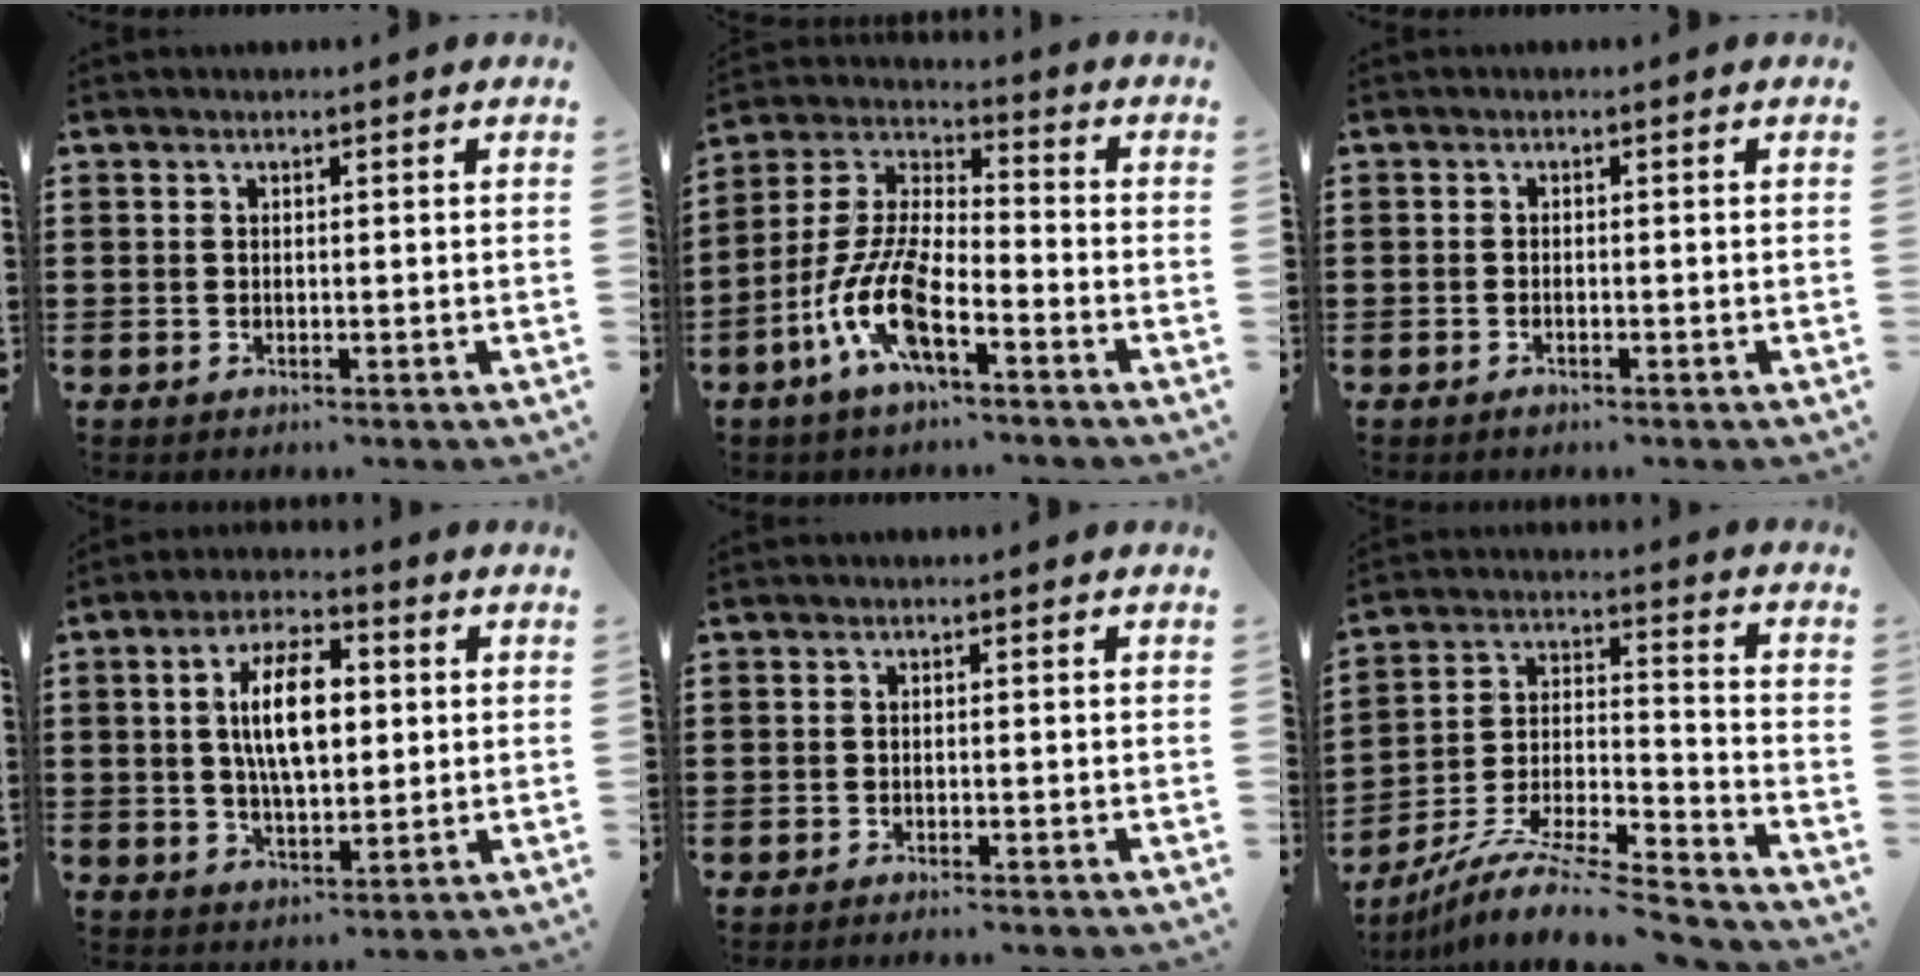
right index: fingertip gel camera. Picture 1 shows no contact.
{"total": 10.8, "force": [-5.6, 3.4, 8.6], "torque": [-0.212, -0.013, -0.112]}
{"total": 0.7, "force": [-0.5, 0.0, 0.4], "torque": [-0.011, -0.009, -0.007]}
{"total": 9.6, "force": [1.3, 4.0, 8.6], "torque": [-0.166, 0.009, 0.018]}
{"total": 1.0, "force": [-1.0, -0.2, 0.1], "torque": [-0.004, -0.002, -0.019]}
{"total": 9.9, "force": [-9.0, 0.6, 4.1], "torque": [-0.072, 0.005, -0.182]}